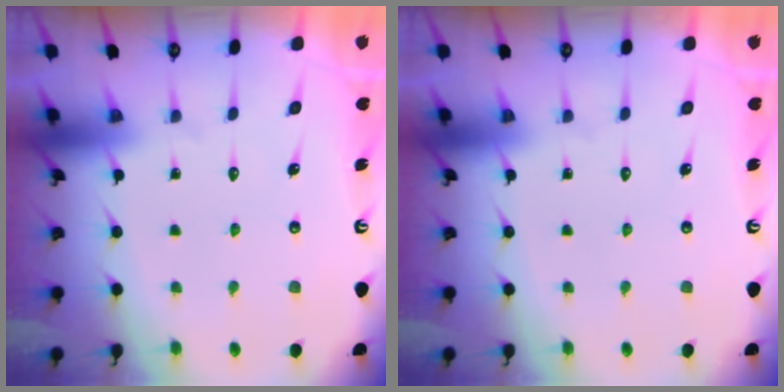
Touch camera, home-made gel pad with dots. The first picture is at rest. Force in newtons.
{"total": 0.0}